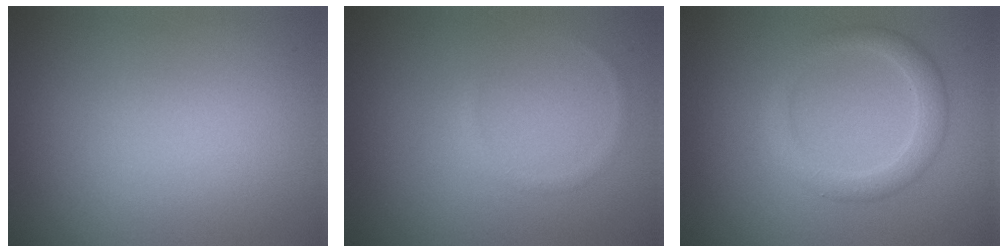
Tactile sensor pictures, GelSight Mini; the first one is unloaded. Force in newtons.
{"total": 0.6, "press": 0.6, "slide": 0.1}
{"total": 2.6, "press": 2.6, "slide": 0.2}